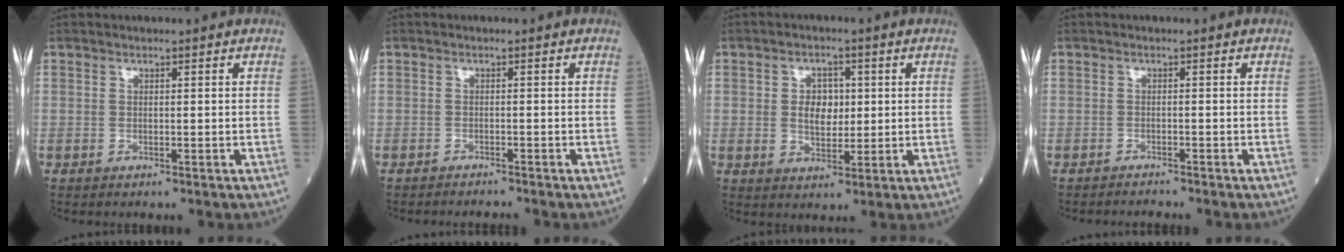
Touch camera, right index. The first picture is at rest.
{"total": 1.7, "force": [-1.6, -0.5, -0.1], "torque": [-0.003, -0.009, -0.023]}
{"total": 5.0, "force": [0.8, 3.3, 3.7], "torque": [-0.061, 0.007, 0.020]}
{"total": 1.4, "force": [-1.3, -0.4, -0.2], "torque": [-0.003, -0.009, -0.020]}